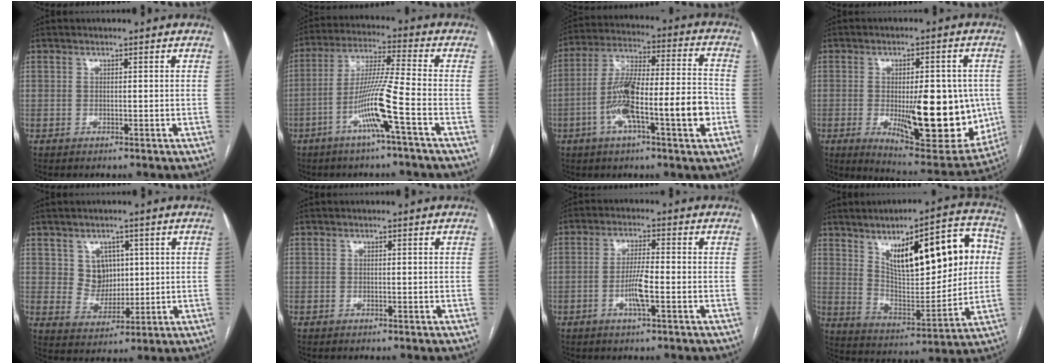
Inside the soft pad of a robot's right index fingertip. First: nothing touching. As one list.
[{"total": 10.4, "force": [-4.4, -1.3, 9.4], "torque": [-0.185, 0.000, -0.086]}, {"total": 16.2, "force": [-4.7, 2.5, 15.3], "torque": [-0.271, 0.015, -0.079]}, {"total": 19.3, "force": [-2.5, 6.3, 18.1], "torque": [-0.222, -0.015, -0.013]}, {"total": 5.1, "force": [1.9, 4.5, 1.6], "torque": [-0.029, 0.009, 0.043]}, {"total": 0.0}, {"total": 5.0, "force": [-1.6, 0.4, 4.8], "torque": [-0.095, -0.004, -0.030]}, {"total": 20.8, "force": [6.1, 6.7, 18.8], "torque": [-0.279, 0.028, 0.101]}]